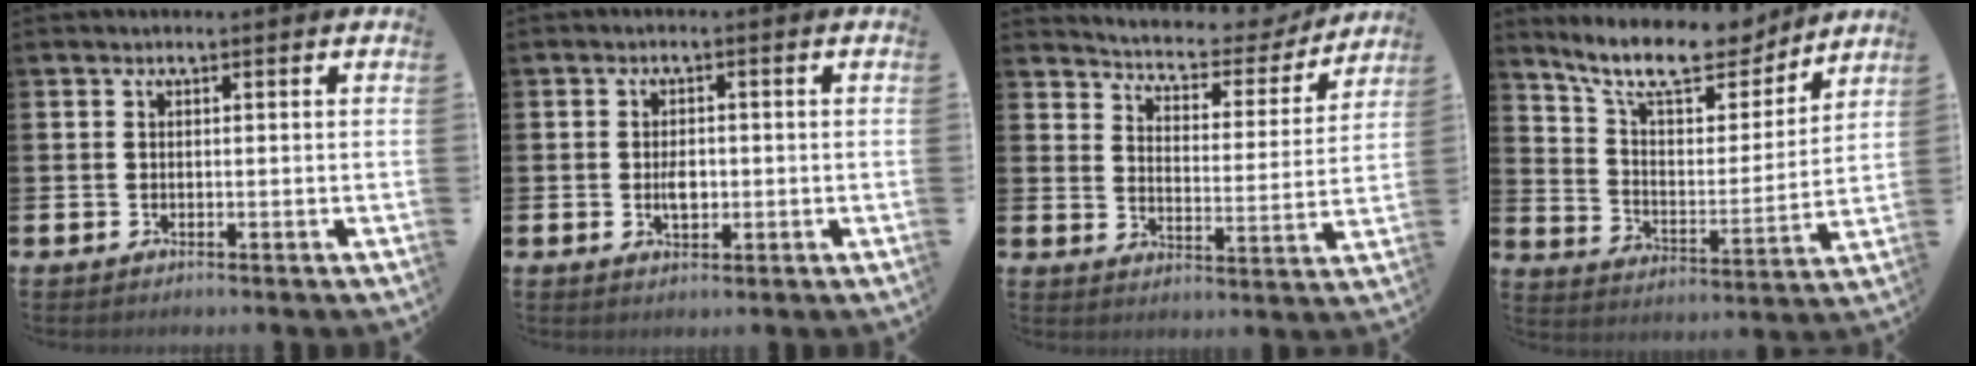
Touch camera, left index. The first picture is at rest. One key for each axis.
{"total": 2.7, "fx": -0.2, "fy": 1.6, "fz": 2.2, "tx": -0.033, "ty": 0.001, "tz": -0.006}
{"total": 5.0, "fx": 4.8, "fy": 1.3, "fz": 0.8, "tx": -0.040, "ty": -0.044, "tz": 0.075}
{"total": 12.1, "fx": 10.4, "fy": 3.5, "fz": 5.0, "tx": -0.130, "ty": -0.064, "tz": 0.184}